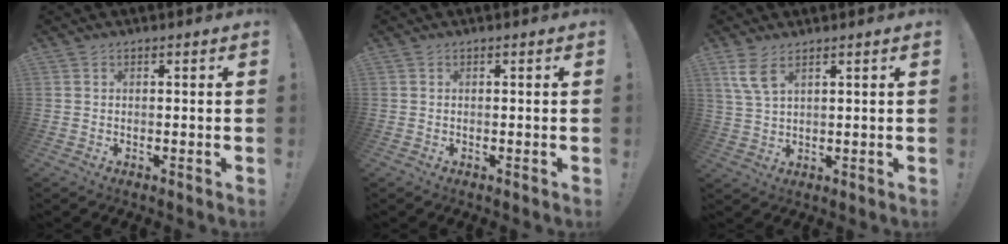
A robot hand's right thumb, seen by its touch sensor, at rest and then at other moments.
{"total": 0.0}
{"total": 6.0, "force": [3.6, 2.2, 4.4], "torque": [-0.081, -0.013, 0.068]}